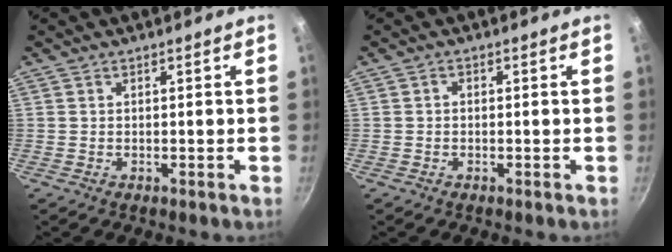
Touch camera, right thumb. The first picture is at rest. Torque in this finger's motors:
{"motor_torque": [-0.11, -0.06, 0.05, 0.00, 0.00]}